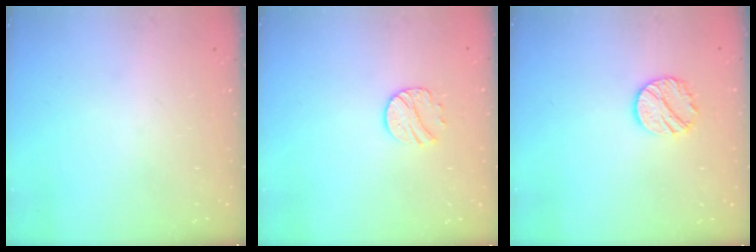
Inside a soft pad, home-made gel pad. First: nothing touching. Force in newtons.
{"total": 9.3, "press": 9.3, "slide": 0.6}
{"total": 9.2, "press": 9.2, "slide": 0.3}